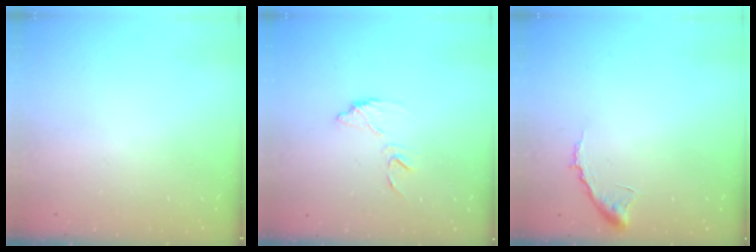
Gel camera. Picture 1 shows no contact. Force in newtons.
{"total": 7.6, "press": 7.6, "slide": 0.1}
{"total": 6.9, "press": 6.9, "slide": 0.6}